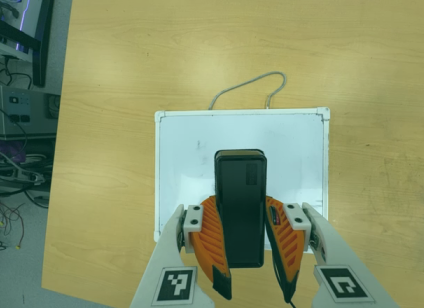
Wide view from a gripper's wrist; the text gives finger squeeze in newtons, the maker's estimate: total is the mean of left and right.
{"total": 9.6, "left": 7.8, "right": 11.5}